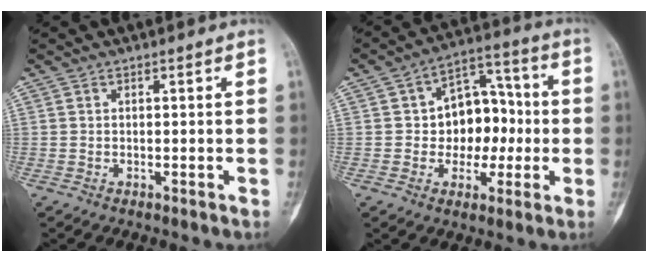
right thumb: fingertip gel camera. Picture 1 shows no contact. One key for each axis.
{"total": 12.7, "fx": -0.6, "fy": 9.3, "fz": 8.7, "tx": -0.066, "ty": 0.038, "tz": -0.012}